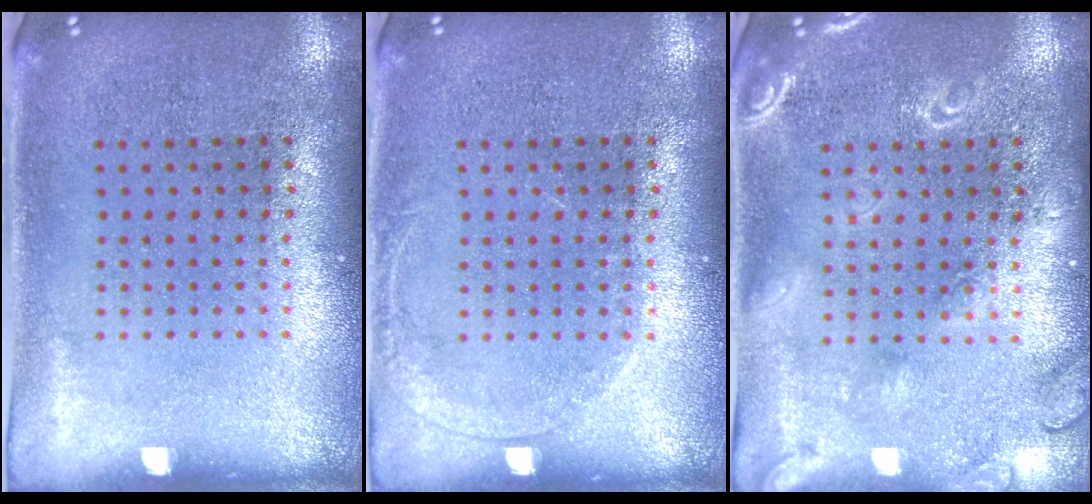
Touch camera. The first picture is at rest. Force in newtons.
{"total": 1.0, "press": 1.0, "slide": 0.2}
{"total": 1.8, "press": 1.7, "slide": 0.2}